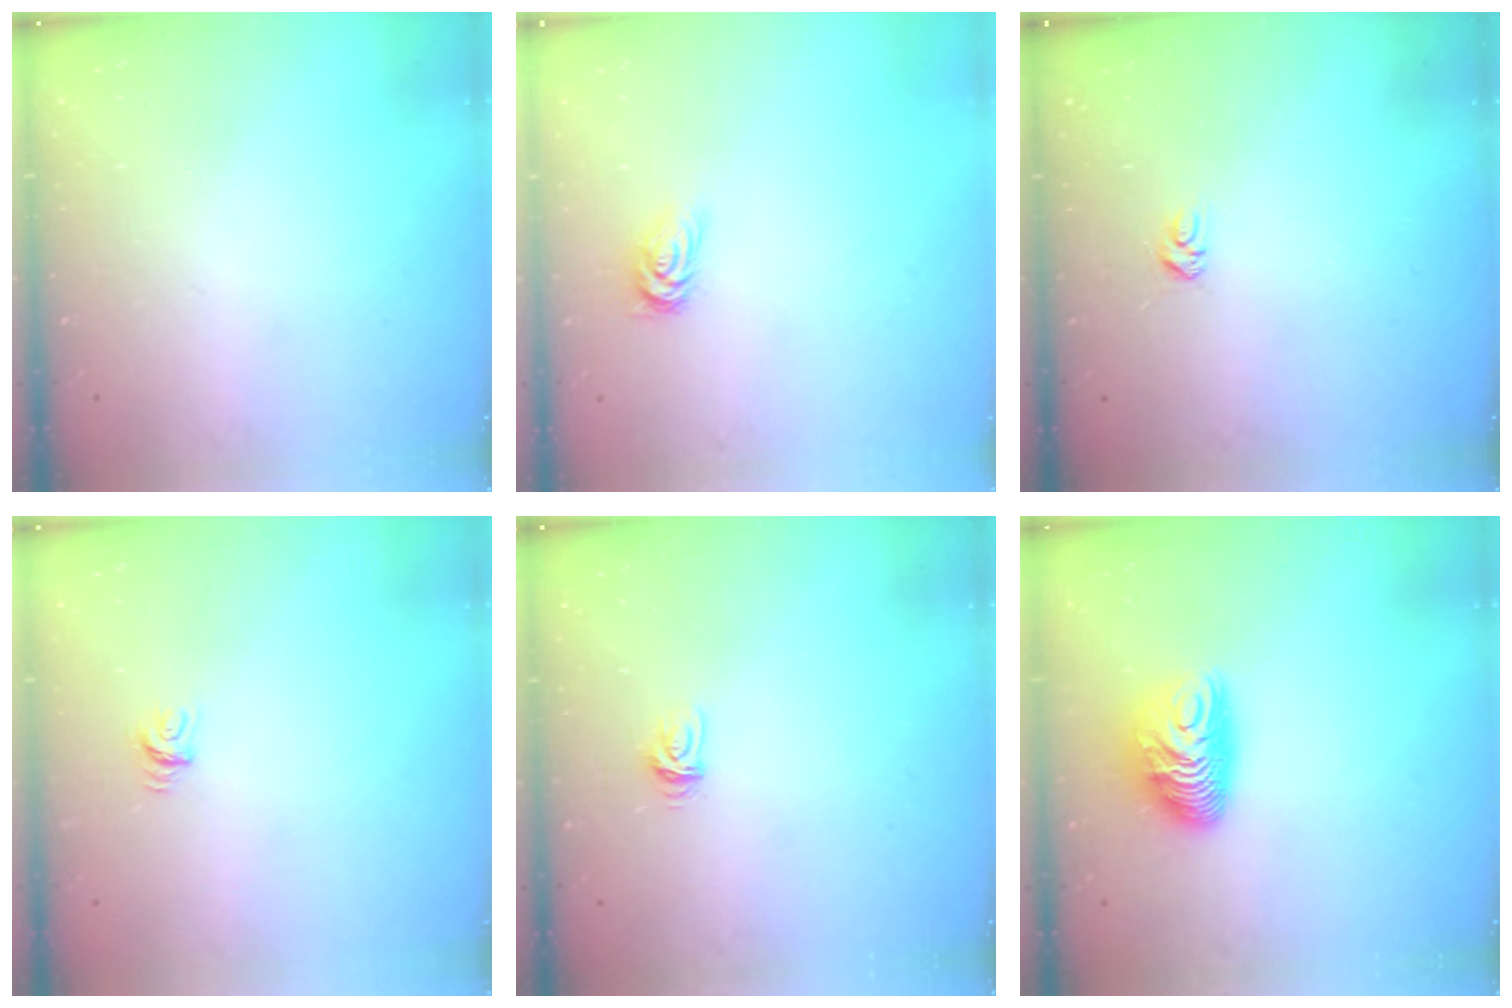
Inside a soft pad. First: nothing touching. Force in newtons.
{"total": 2.5, "press": 2.5, "slide": 0.4}
{"total": 3.6, "press": 3.5, "slide": 0.5}
{"total": 4.5, "press": 4.5, "slide": 0.3}
{"total": 3.3, "press": 3.3, "slide": 0.3}
{"total": 10.0, "press": 10.0, "slide": 0.8}